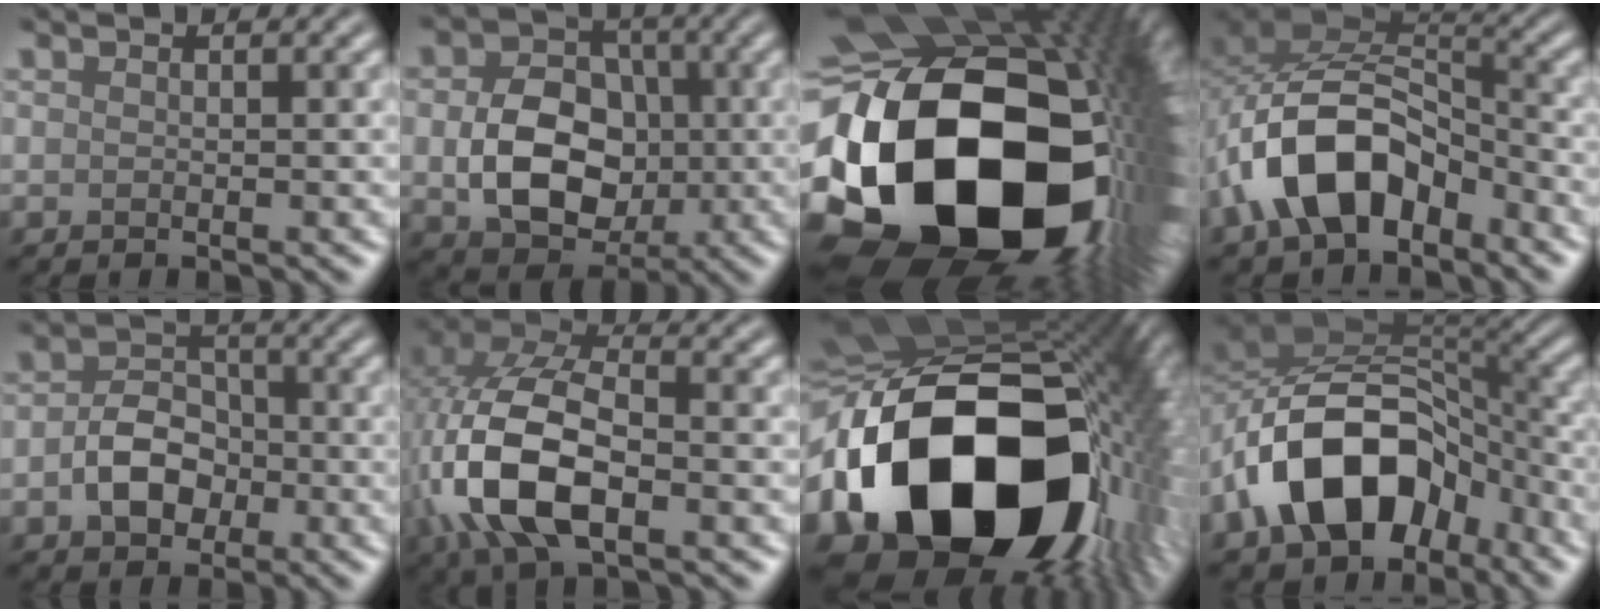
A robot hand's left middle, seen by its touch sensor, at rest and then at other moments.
{"total": 8.1, "force": [-0.8, 6.1, 5.2], "torque": [-0.094, -0.001, -0.009]}
{"total": 23.1, "force": [-4.8, 16.2, 15.8], "torque": [-0.308, -0.084, -0.054]}
{"total": 9.0, "force": [-4.3, 5.2, 6.0], "torque": [-0.104, 0.016, -0.083]}
{"total": 4.4, "force": [-1.1, 3.2, 2.8], "torque": [-0.047, 0.003, -0.021]}
{"total": 10.8, "force": [-2.4, 5.6, 8.8], "torque": [-0.201, 0.004, -0.052]}
{"total": 21.0, "force": [-3.8, 13.9, 15.3], "torque": [-0.305, -0.054, -0.031]}
{"total": 12.3, "force": [-4.9, 8.0, 8.1], "torque": [-0.139, 0.019, -0.093]}